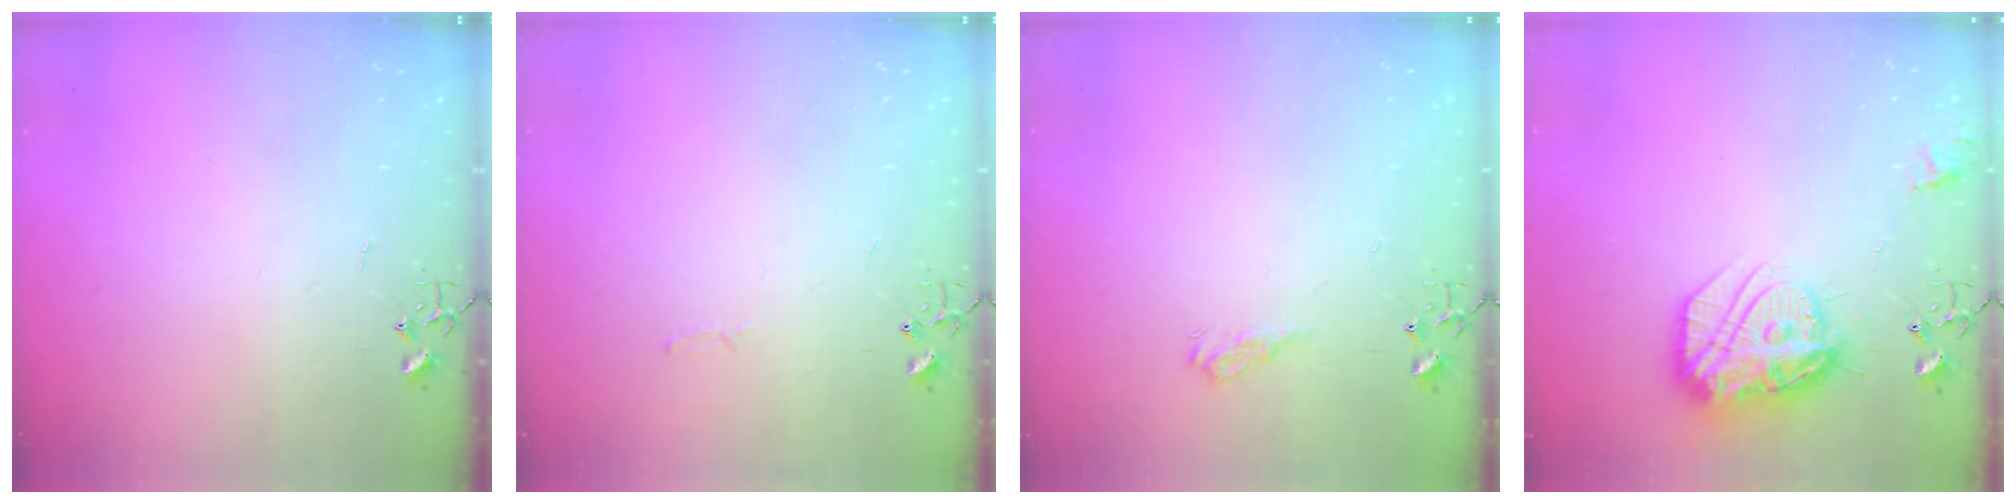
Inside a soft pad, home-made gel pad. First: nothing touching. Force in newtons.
{"total": 2.8, "press": 2.8, "slide": 0.4}
{"total": 8.2, "press": 8.2, "slide": 0.9}
{"total": 17.7, "press": 17.7, "slide": 1.2}